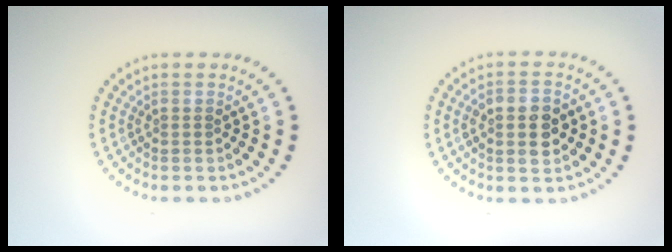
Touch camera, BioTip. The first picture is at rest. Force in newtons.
{"total": 3.8, "press": 3.8, "slide": 0.3}